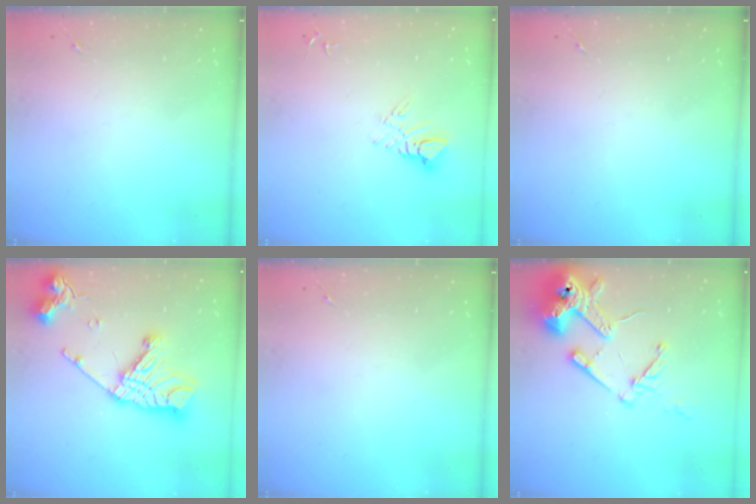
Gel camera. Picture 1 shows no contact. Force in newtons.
{"total": 6.0, "press": 6.0, "slide": 0.2}
{"total": 0.0}
{"total": 20.7, "press": 20.6, "slide": 1.9}
{"total": 0.0}
{"total": 17.2, "press": 17.1, "slide": 2.1}